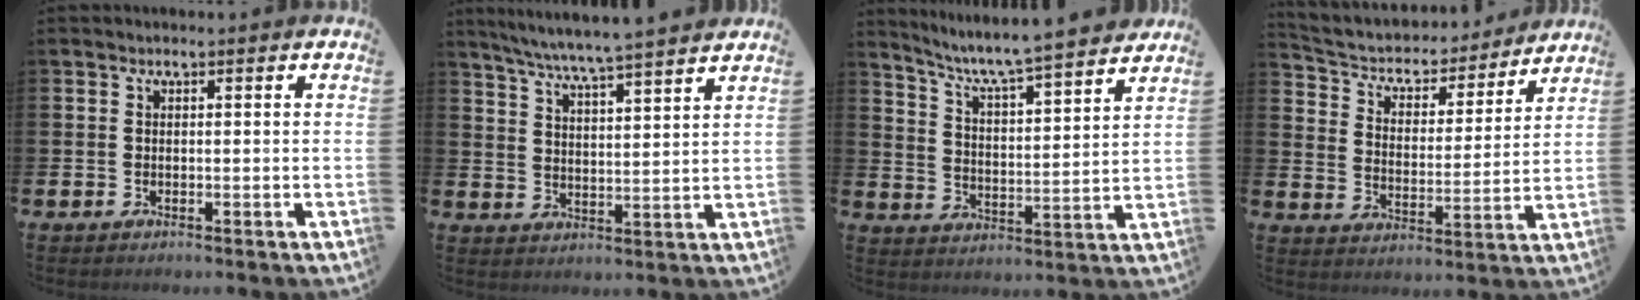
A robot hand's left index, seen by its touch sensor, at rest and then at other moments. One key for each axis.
{"total": 6.5, "fx": 6.2, "fy": -0.6, "fz": 1.8, "tx": -0.059, "ty": -0.039, "tz": 0.107}
{"total": 7.0, "fx": 6.6, "fy": -0.1, "fz": 2.4, "tx": -0.077, "ty": -0.056, "tz": 0.109}
{"total": 5.1, "fx": 4.6, "fy": 1.9, "fz": 1.0, "tx": -0.051, "ty": -0.039, "tz": 0.073}